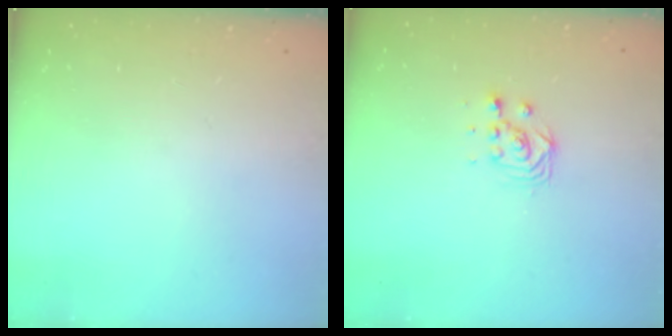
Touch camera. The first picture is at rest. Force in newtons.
{"total": 5.3, "press": 5.2, "slide": 0.2}